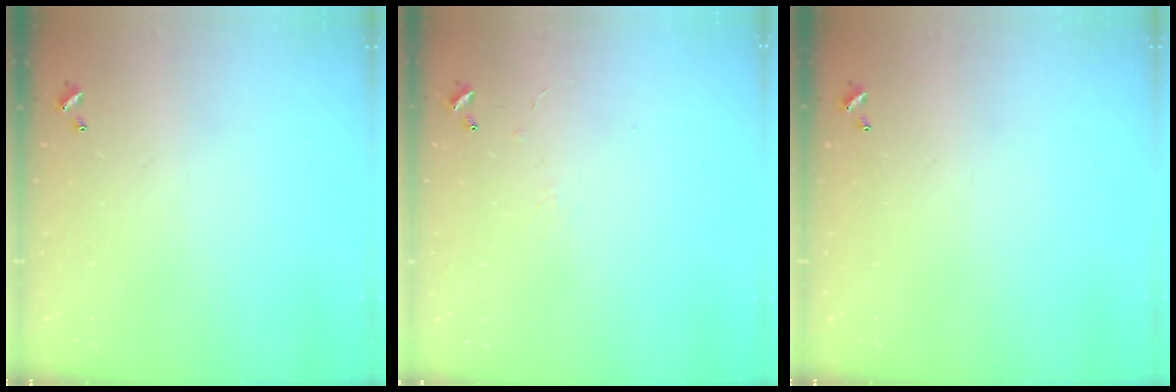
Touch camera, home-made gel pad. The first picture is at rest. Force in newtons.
{"total": 0.9, "press": 0.7, "slide": 0.5}
{"total": 0.0}